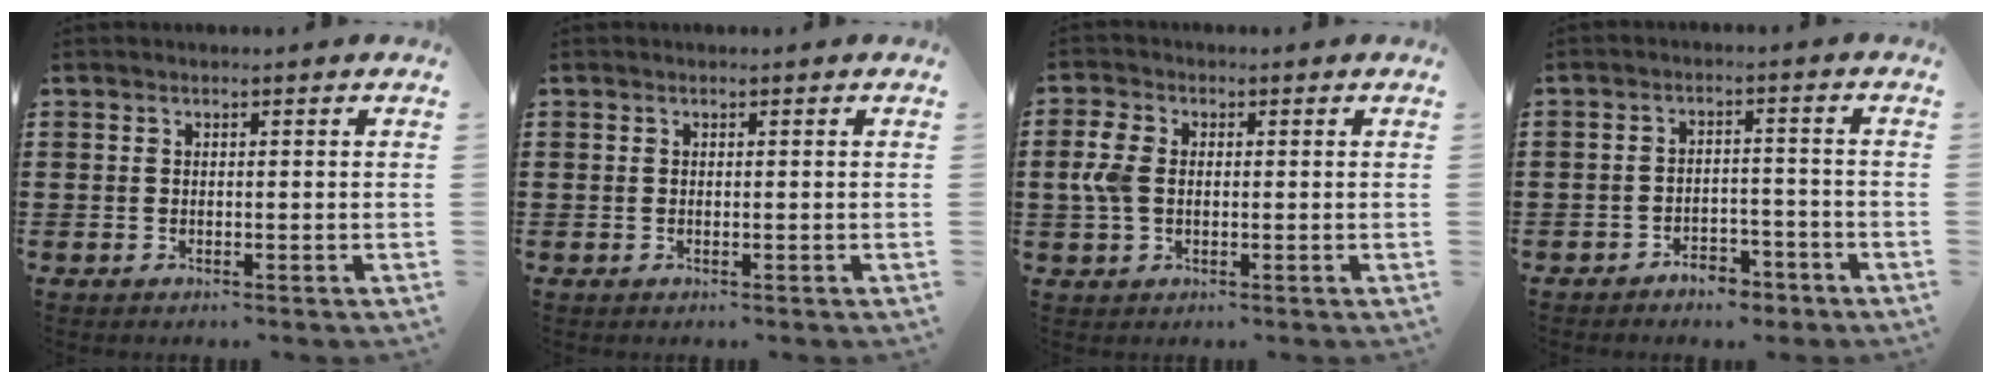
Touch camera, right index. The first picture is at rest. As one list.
[{"total": 0.0}, {"total": 4.5, "force": [0.1, 3.0, 3.3], "torque": [-0.092, 0.003, -0.007]}, {"total": 3.6, "force": [-3.3, 1.1, 0.6], "torque": [-0.013, 0.008, -0.068]}]